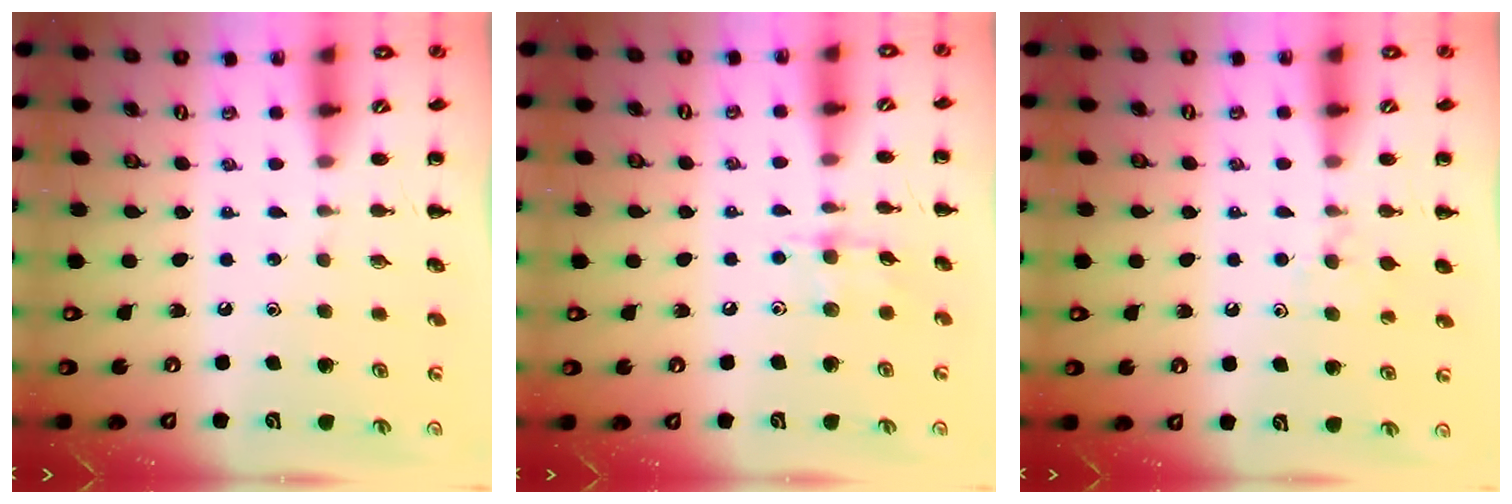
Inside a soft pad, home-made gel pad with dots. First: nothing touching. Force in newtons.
{"total": 6.2, "press": 6.1, "slide": 0.6}
{"total": 4.8, "press": 4.5, "slide": 1.7}